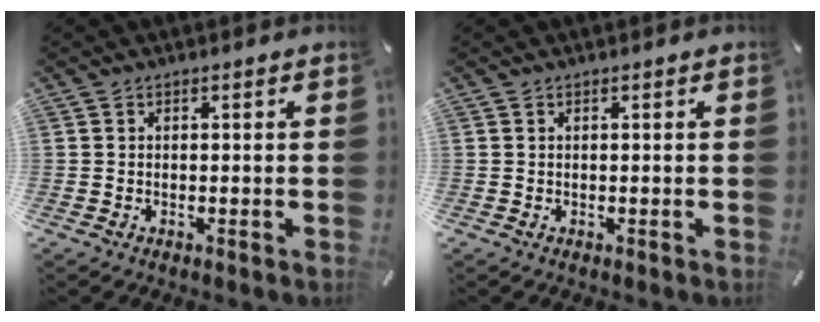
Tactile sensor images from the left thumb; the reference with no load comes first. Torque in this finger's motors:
{"motor_torque": [-0.10, -0.17, -0.04, -0.03, 0.00]}